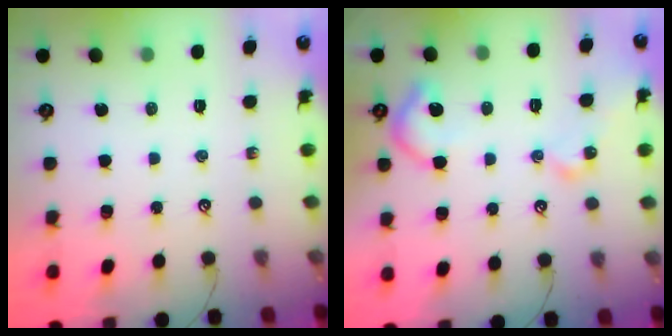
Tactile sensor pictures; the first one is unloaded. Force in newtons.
{"total": 7.5, "press": 7.4, "slide": 1.0}